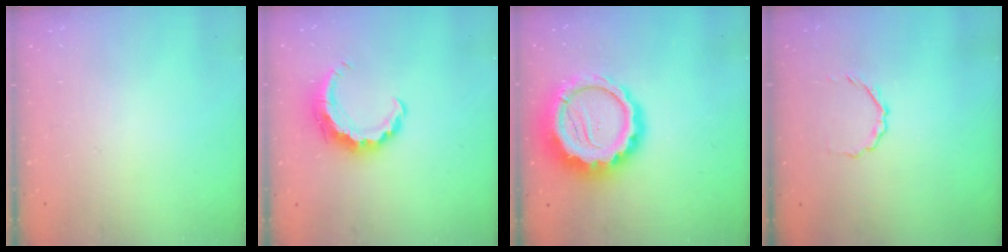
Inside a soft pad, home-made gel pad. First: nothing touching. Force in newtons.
{"total": 7.6, "press": 7.6, "slide": 0.9}
{"total": 15.9, "press": 15.5, "slide": 3.4}
{"total": 2.1, "press": 2.0, "slide": 0.8}